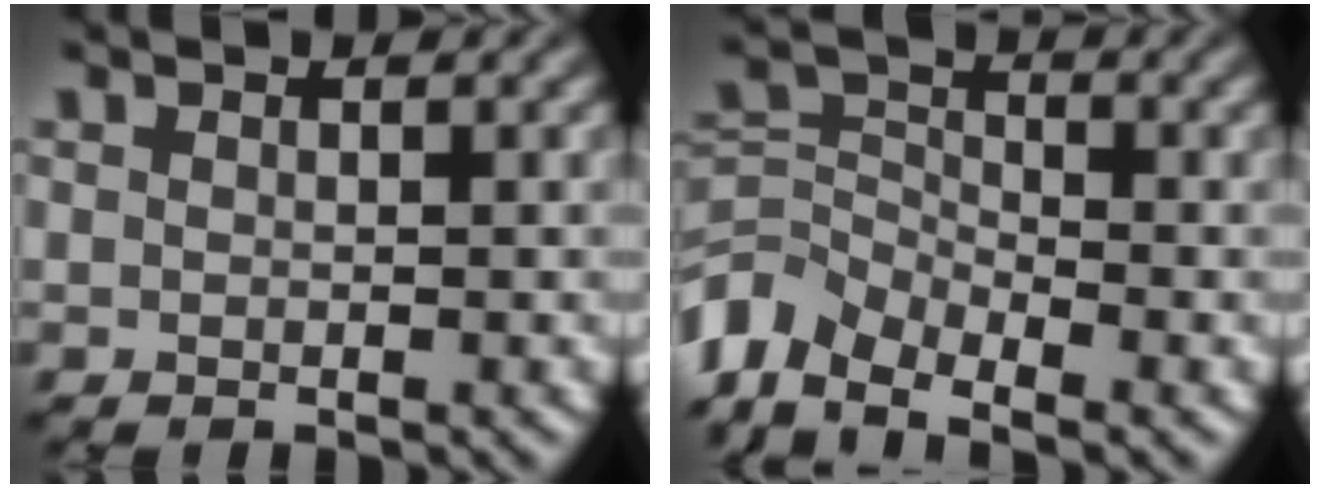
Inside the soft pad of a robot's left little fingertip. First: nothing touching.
{"total": 6.3, "force": [-4.8, 3.0, 2.7], "torque": [-0.056, 0.002, -0.117]}